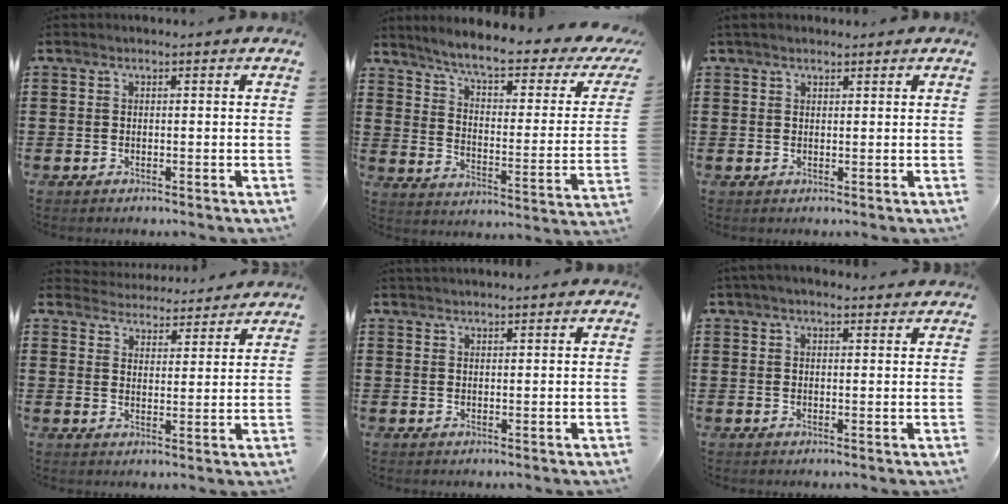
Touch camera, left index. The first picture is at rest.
{"total": 5.9, "force": [4.4, 0.3, 3.9], "torque": [-0.094, -0.032, 0.068]}
{"total": 1.4, "force": [1.1, 0.9, 0.1], "torque": [-0.005, 0.006, 0.022]}
{"total": 3.9, "force": [3.9, 0.4, -0.5], "torque": [-0.010, -0.025, 0.067]}
{"total": 1.1, "force": [1.1, 0.1, -0.1], "torque": [0.000, 0.001, 0.021]}
{"total": 1.8, "force": [1.6, 0.5, 0.6], "torque": [-0.016, 0.004, 0.031]}